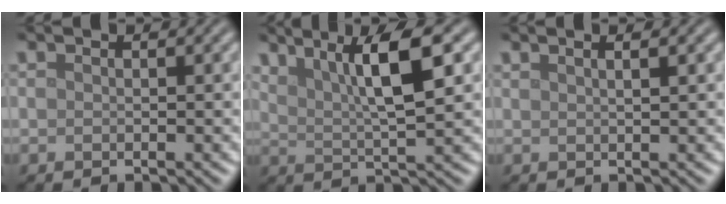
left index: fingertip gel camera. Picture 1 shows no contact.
{"total": 6.0, "force": [2.8, 1.1, 5.2], "torque": [-0.086, 0.002, 0.051]}
{"total": 2.1, "force": [1.2, 0.8, 1.5], "torque": [-0.004, 0.001, -0.001]}